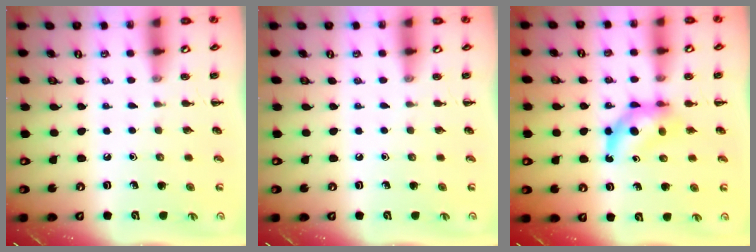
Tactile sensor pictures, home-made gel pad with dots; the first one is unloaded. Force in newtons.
{"total": 0.0}
{"total": 6.1, "press": 6.0, "slide": 1.1}